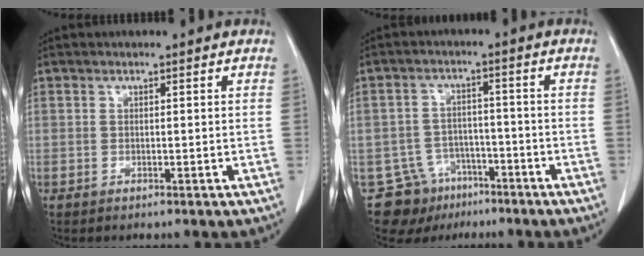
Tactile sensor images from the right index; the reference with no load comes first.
{"total": 9.6, "force": [-6.6, 6.9, 1.3], "torque": [-0.020, 0.028, -0.099]}